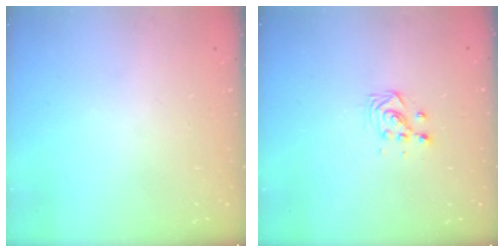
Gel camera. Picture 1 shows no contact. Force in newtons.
{"total": 3.5, "press": 3.5, "slide": 0.4}